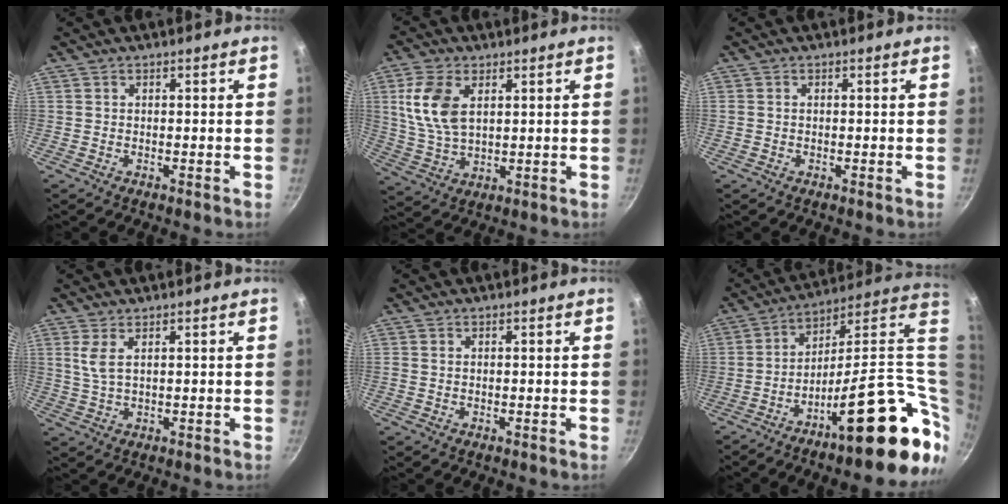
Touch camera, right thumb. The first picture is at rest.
{"total": 10.5, "force": [3.0, 6.2, 8.0], "torque": [-0.156, -0.012, 0.064]}
{"total": 0.6, "force": [-0.1, 0.5, 0.2], "torque": [-0.005, 0.002, -0.002]}
{"total": 3.5, "force": [1.3, 1.3, 3.0], "torque": [-0.065, -0.008, 0.028]}
{"total": 0.5, "force": [0.0, 0.4, 0.3], "torque": [-0.005, 0.003, -0.001]}
{"total": 27.3, "force": [-3.6, 8.6, 25.6], "torque": [-0.318, -0.006, -0.052]}